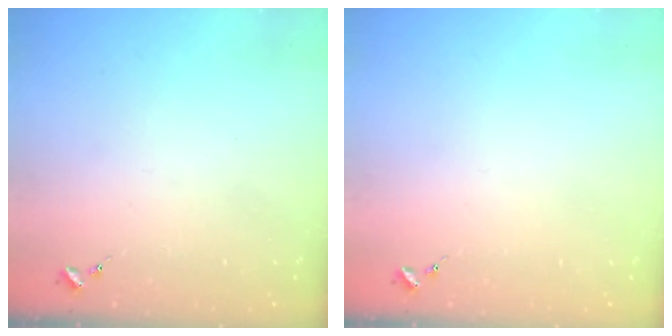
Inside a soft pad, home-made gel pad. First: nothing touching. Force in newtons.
{"total": 0.0}